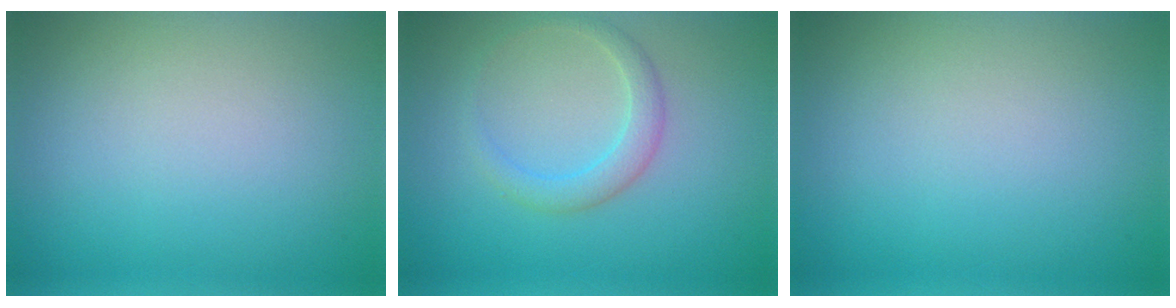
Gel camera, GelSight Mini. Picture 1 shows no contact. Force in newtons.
{"total": 2.1, "press": 2.1, "slide": 0.1}
{"total": 0.0}